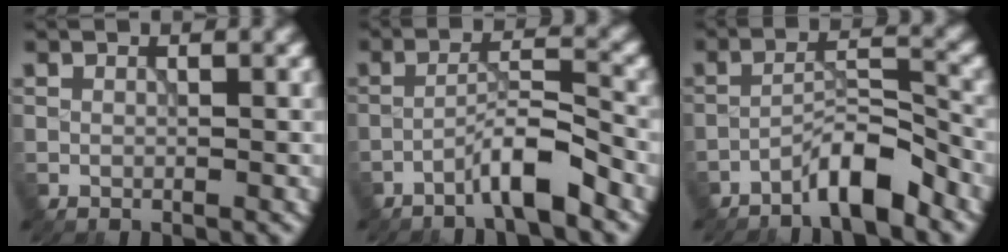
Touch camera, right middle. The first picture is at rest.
{"total": 4.1, "force": [-2.9, 0.3, 2.9], "torque": [-0.051, 0.015, -0.059]}
{"total": 4.7, "force": [-3.6, 0.8, 3.0], "torque": [-0.049, 0.012, -0.070]}